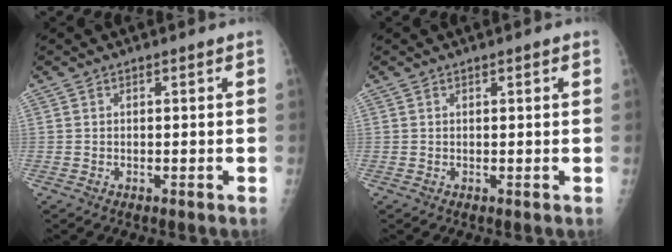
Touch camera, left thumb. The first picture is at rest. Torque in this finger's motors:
{"motor_torque": [-0.21, -0.14, -0.46, -0.16, 0.05]}